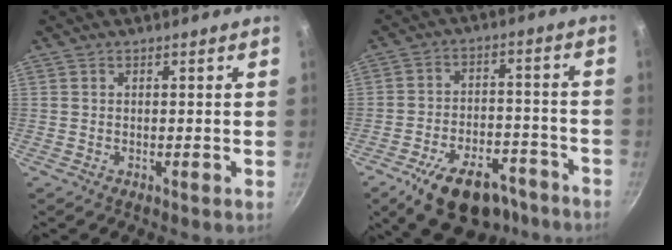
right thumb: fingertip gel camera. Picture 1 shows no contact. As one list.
[{"total": 17.2, "force": [-11.5, 8.9, 9.2], "torque": [-0.108, 0.062, -0.170]}]